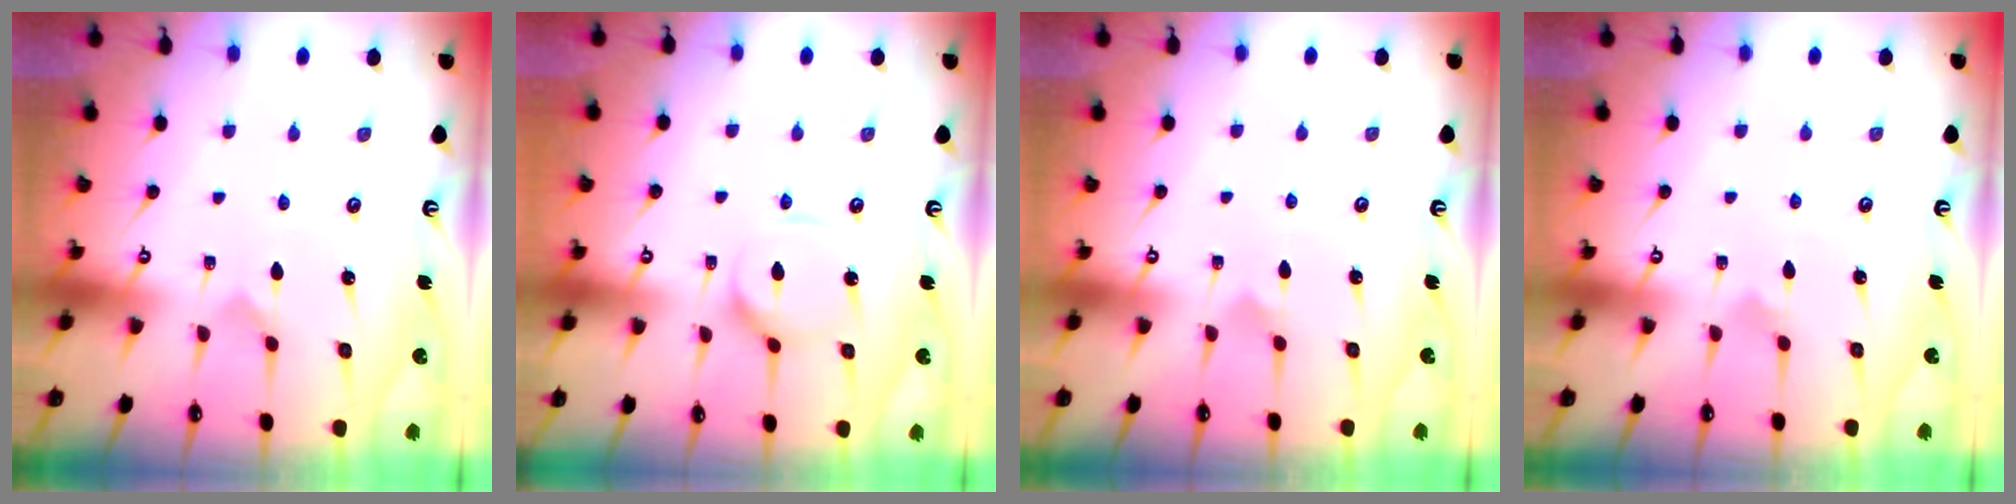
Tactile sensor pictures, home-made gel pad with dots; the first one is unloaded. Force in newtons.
{"total": 7.1, "press": 7.1, "slide": 0.7}
{"total": 3.2, "press": 3.2, "slide": 0.2}
{"total": 2.2, "press": 2.2, "slide": 0.1}